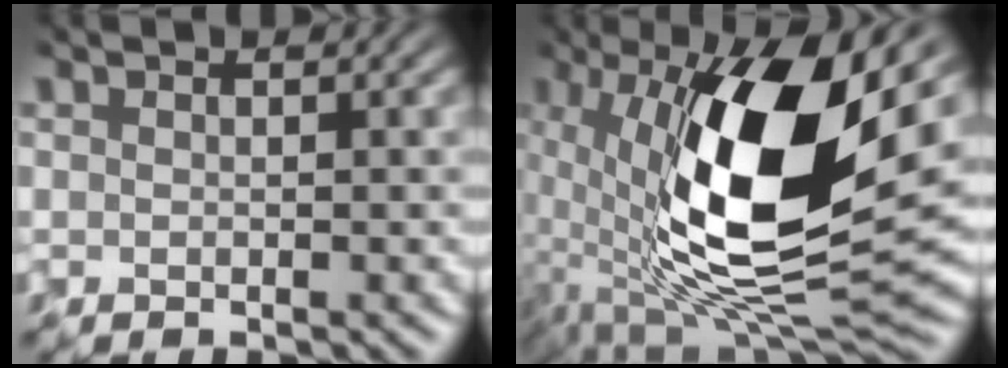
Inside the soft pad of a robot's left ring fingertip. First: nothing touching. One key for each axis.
{"total": 14.5, "fx": 1.0, "fy": 5.8, "fz": 13.3, "tx": -0.247, "ty": -0.026, "tz": 0.028}